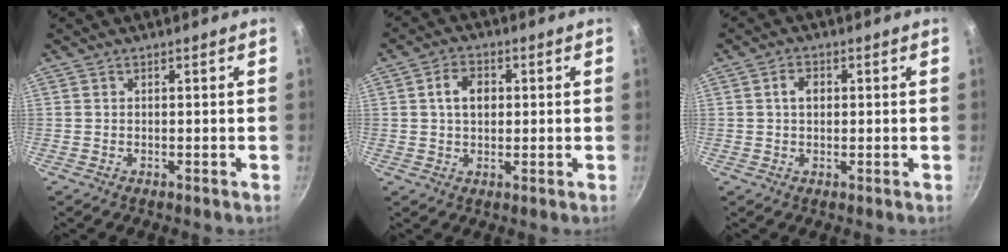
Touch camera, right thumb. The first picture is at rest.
{"total": 5.5, "force": [0.8, 3.9, 3.8], "torque": [-0.049, 0.009, 0.010]}
{"total": 3.0, "force": [0.5, 2.1, 2.0], "torque": [-0.021, 0.006, 0.006]}